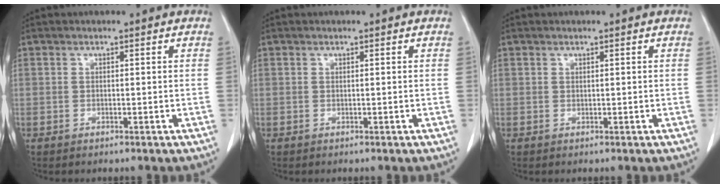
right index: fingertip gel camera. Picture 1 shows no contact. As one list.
[{"total": 0.0}, {"total": 0.0}]